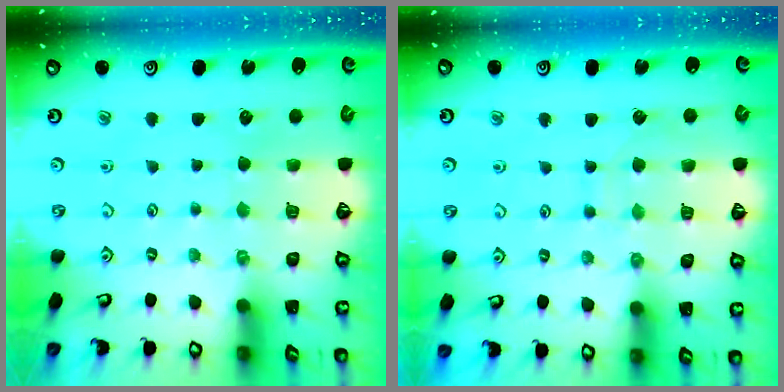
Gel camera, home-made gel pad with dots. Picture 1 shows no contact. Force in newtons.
{"total": 6.4, "press": 6.4, "slide": 0.1}